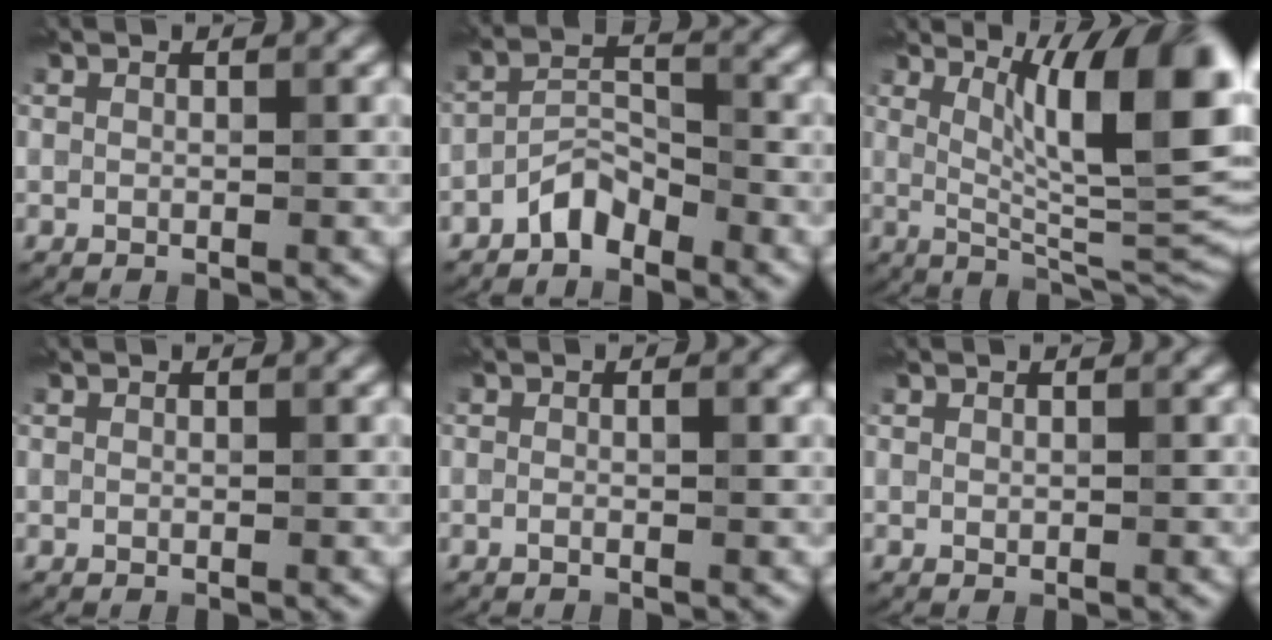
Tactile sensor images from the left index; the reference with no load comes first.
{"total": 4.1, "force": [-3.9, -0.5, -0.9], "torque": [-0.006, -0.002, -0.045]}
{"total": 10.8, "force": [2.7, 1.8, 10.3], "torque": [-0.143, -0.013, 0.077]}
{"total": 0.0}
{"total": 1.4, "force": [-1.3, -0.6, 0.2], "torque": [-0.016, -0.012, -0.003]}
{"total": 0.6, "force": [0.0, -0.4, -0.4], "torque": [-0.002, -0.006, 0.014]}